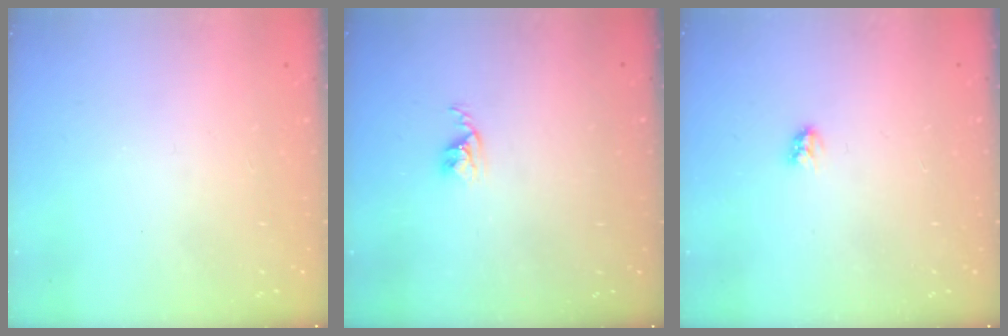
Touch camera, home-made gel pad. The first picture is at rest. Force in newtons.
{"total": 2.7, "press": 2.7, "slide": 0.4}
{"total": 3.0, "press": 3.0, "slide": 0.3}